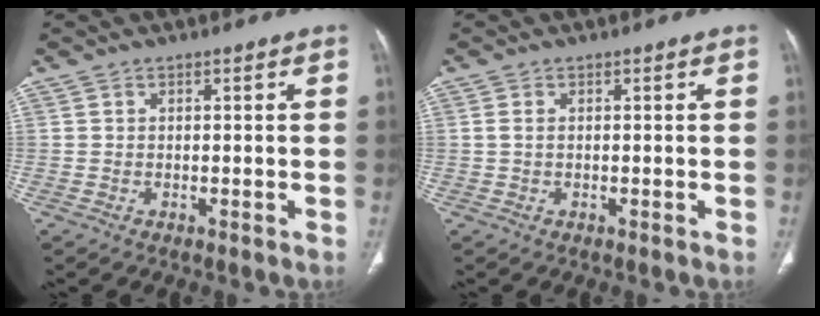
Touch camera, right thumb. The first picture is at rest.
{"total": 1.0, "force": [0.1, 0.5, 0.8], "torque": [-0.020, 0.003, 0.002]}